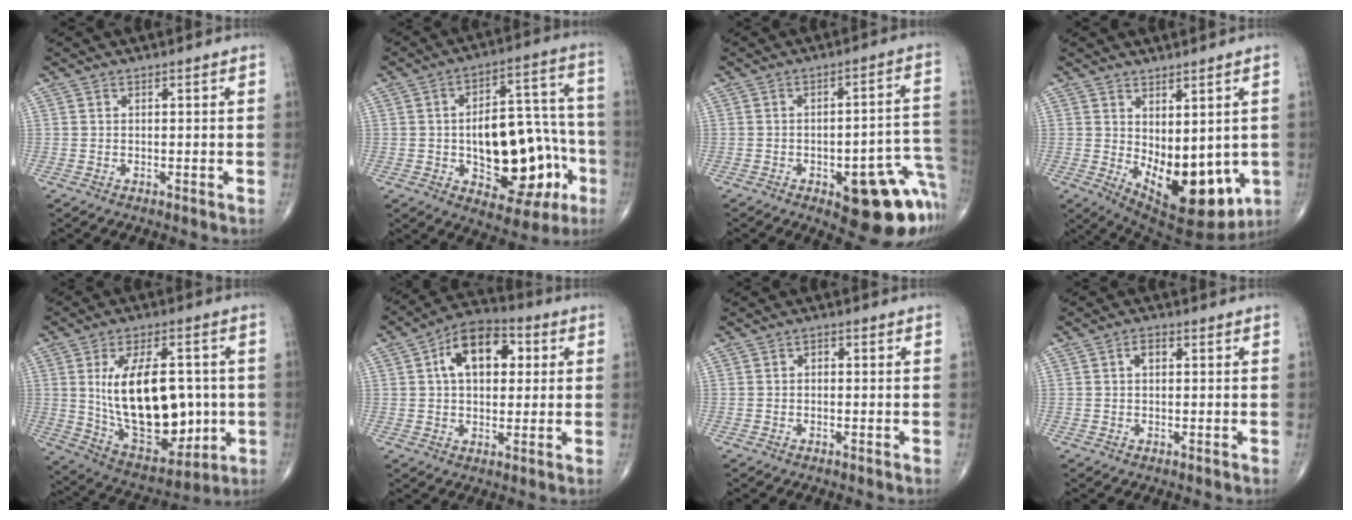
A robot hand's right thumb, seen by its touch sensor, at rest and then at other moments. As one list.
[{"total": 21.4, "force": [-4.9, 11.6, 17.3], "torque": [-0.207, 0.047, -0.051]}, {"total": 17.5, "force": [-7.5, 6.6, 14.4], "torque": [-0.102, 0.056, -0.077]}, {"total": 15.3, "force": [-2.1, 7.7, 13.1], "torque": [-0.168, -0.021, -0.002]}, {"total": 22.3, "force": [0.3, 12.4, 18.5], "torque": [-0.271, -0.006, 0.031]}, {"total": 13.4, "force": [3.3, 8.2, 10.0], "torque": [-0.134, 0.017, 0.044]}, {"total": 1.4, "force": [0.1, 1.0, 1.0], "torque": [-0.008, 0.008, -0.003]}, {"total": 4.2, "force": [0.9, 2.6, 3.2], "torque": [-0.050, 0.012, 0.011]}]